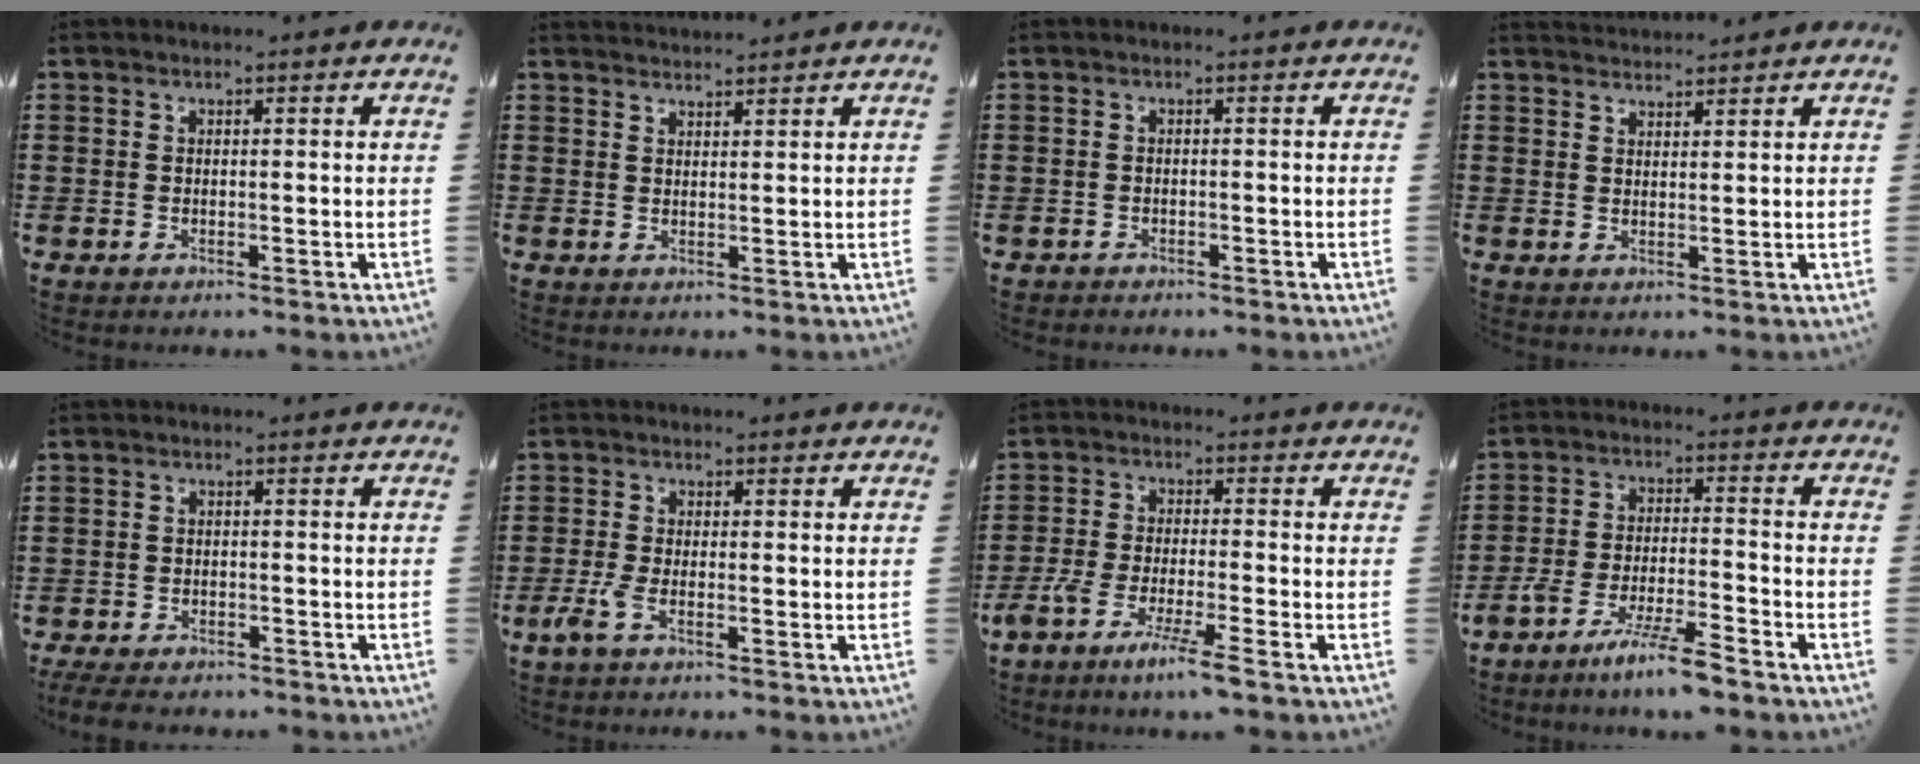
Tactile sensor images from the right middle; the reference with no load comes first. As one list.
[{"total": 1.7, "force": [1.7, 0.1, 0.0], "torque": [-0.005, 0.003, 0.033]}, {"total": 0.9, "force": [-0.9, 0.1, 0.0], "torque": [-0.002, -0.001, -0.019]}, {"total": 2.1, "force": [2.1, 0.2, -0.2], "torque": [-0.002, 0.002, 0.041]}, {"total": 2.9, "force": [-2.9, 0.4, 0.4], "torque": [-0.018, -0.005, -0.062]}, {"total": 2.9, "force": [-1.5, 0.7, 2.4], "torque": [-0.064, -0.009, -0.031]}, {"total": 6.2, "force": [-4.8, -0.3, 3.9], "torque": [-0.083, -0.019, -0.090]}, {"total": 7.6, "force": [-6.4, 0.0, 4.1], "torque": [-0.084, -0.010, -0.122]}]